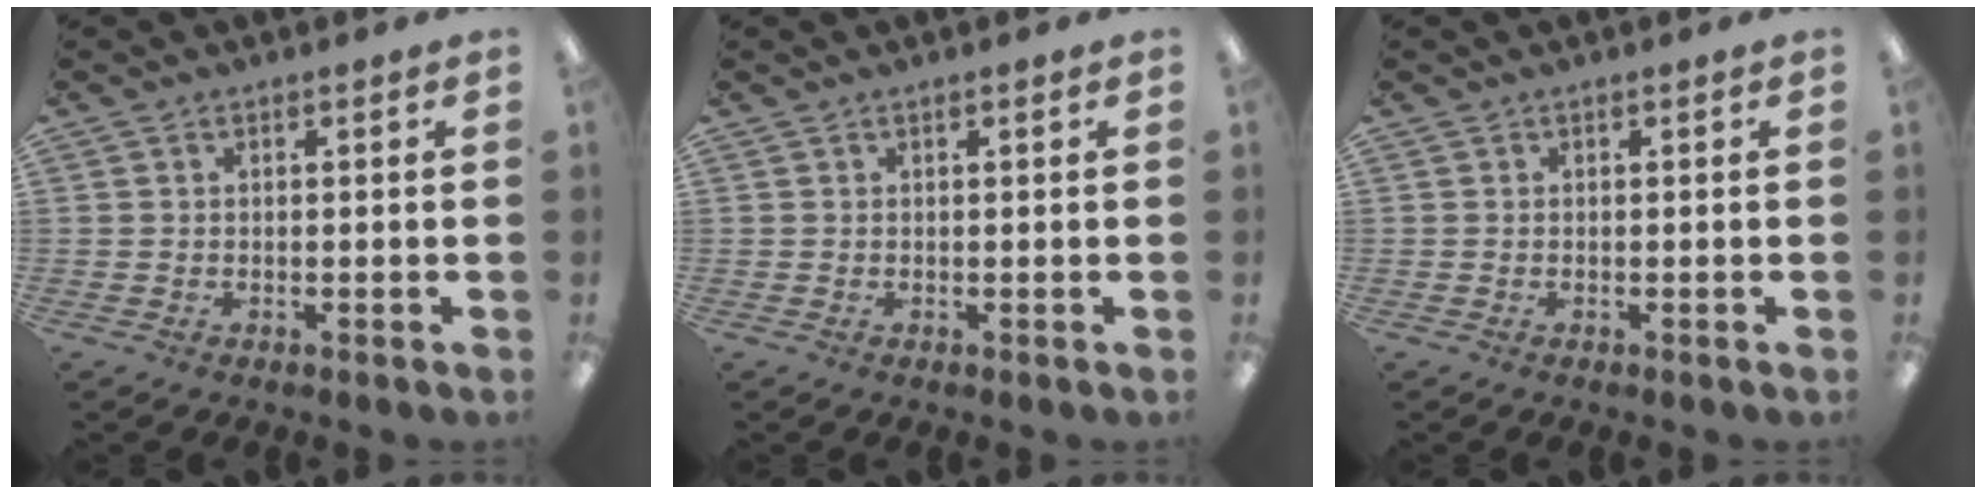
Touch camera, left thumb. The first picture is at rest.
{"total": 0.6, "force": [0.3, 0.1, 0.5], "torque": [-0.010, 0.001, 0.004]}
{"total": 0.0}